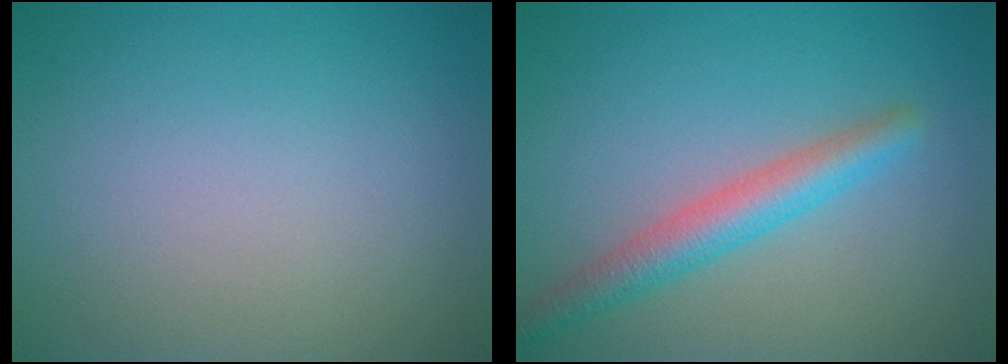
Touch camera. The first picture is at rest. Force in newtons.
{"total": 3.7, "press": 3.7, "slide": 0.1}